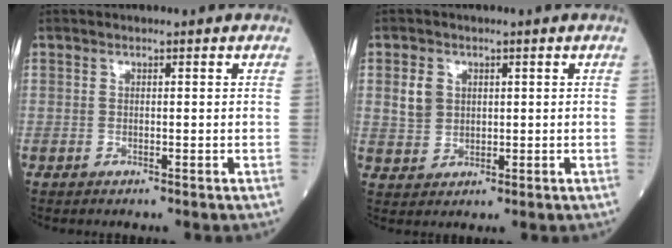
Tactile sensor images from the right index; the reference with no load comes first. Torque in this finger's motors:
{"motor_torque": [0.39, 0.26, 0.05, 0.01]}